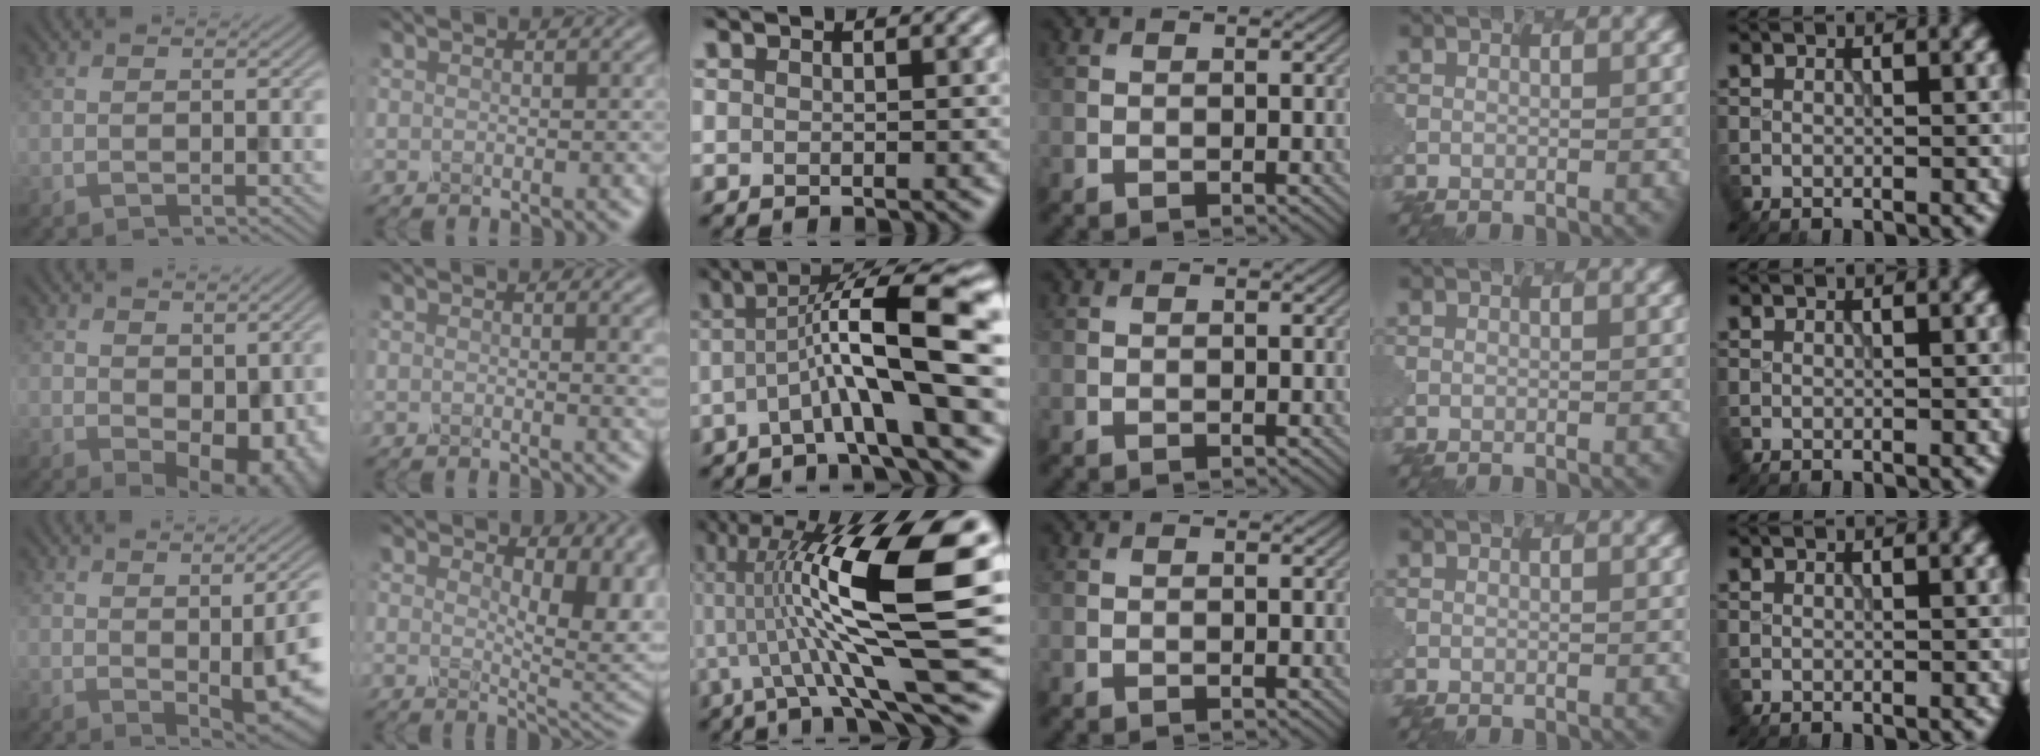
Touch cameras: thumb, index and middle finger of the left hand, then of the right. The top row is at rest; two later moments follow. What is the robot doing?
{"motion": "dispense", "object": "dispenser bottle"}